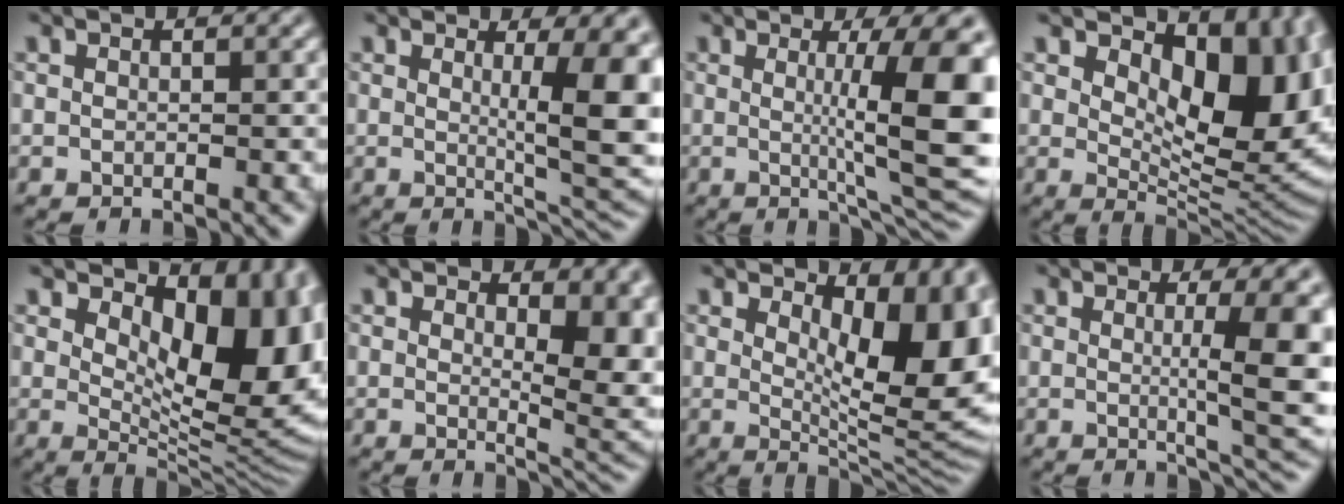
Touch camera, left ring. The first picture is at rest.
{"total": 8.3, "force": [1.2, 2.1, 8.0], "torque": [-0.103, -0.012, 0.022]}
{"total": 10.4, "force": [0.9, 2.4, 10.1], "torque": [-0.119, -0.005, 0.016]}
{"total": 12.8, "force": [3.5, 6.6, 10.3], "torque": [-0.125, -0.011, 0.065]}
{"total": 12.0, "force": [3.3, 5.8, 10.0], "torque": [-0.127, -0.012, 0.060]}
{"total": 7.7, "force": [1.6, 3.4, 6.8], "torque": [-0.062, -0.011, 0.034]}
{"total": 10.4, "force": [2.5, 4.2, 9.2], "torque": [-0.108, -0.013, 0.043]}
{"total": 7.7, "force": [0.5, 1.8, 7.4], "torque": [-0.086, -0.008, 0.010]}